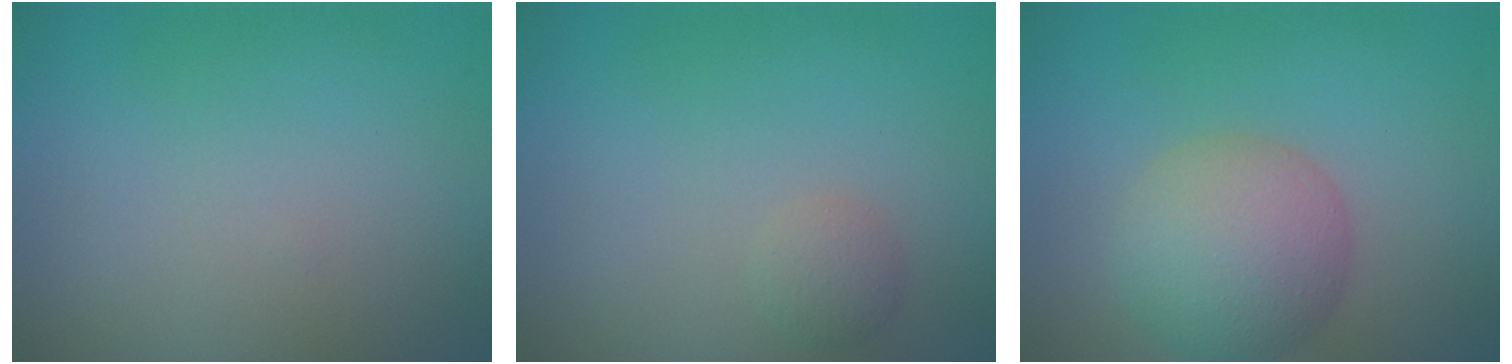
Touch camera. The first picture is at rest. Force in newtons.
{"total": 1.2, "press": 1.2, "slide": 0.0}
{"total": 5.4, "press": 5.4, "slide": 0.2}